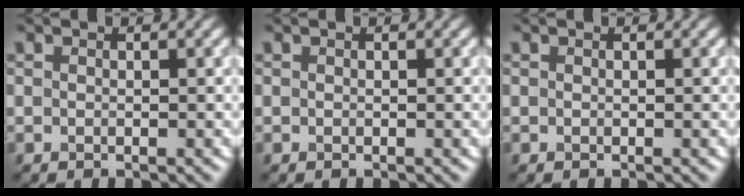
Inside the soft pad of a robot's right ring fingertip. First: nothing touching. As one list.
[{"total": 0.0}, {"total": 0.0}]